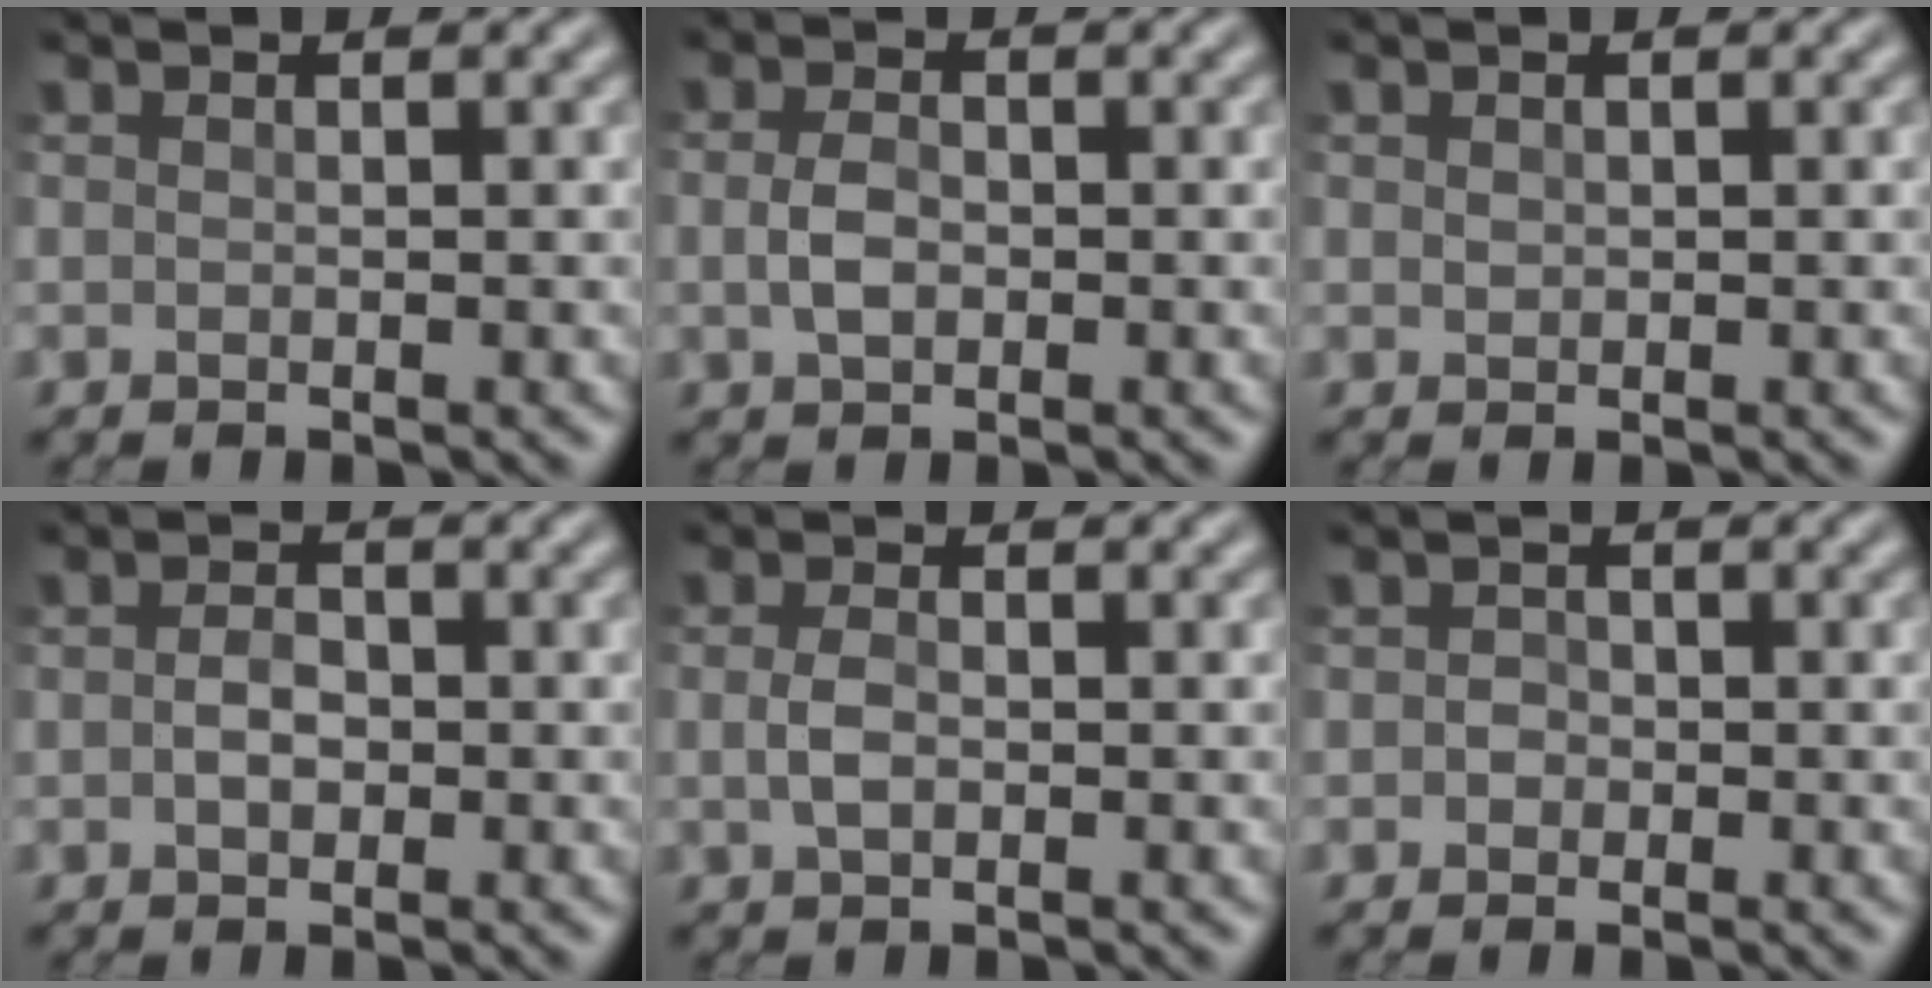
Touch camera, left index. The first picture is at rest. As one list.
[{"total": 2.3, "force": [-0.2, 1.6, 1.7], "torque": [-0.039, 0.001, -0.006]}, {"total": 0.5, "force": [0.2, 0.4, 0.2], "torque": [-0.006, -0.001, 0.006]}, {"total": 1.8, "force": [-0.3, 1.2, 1.3], "torque": [-0.028, 0.002, -0.008]}, {"total": 1.9, "force": [-0.2, 1.1, 1.5], "torque": [-0.036, 0.001, -0.004]}, {"total": 1.1, "force": [-0.2, 1.0, 0.4], "torque": [0.001, -0.002, -0.009]}]